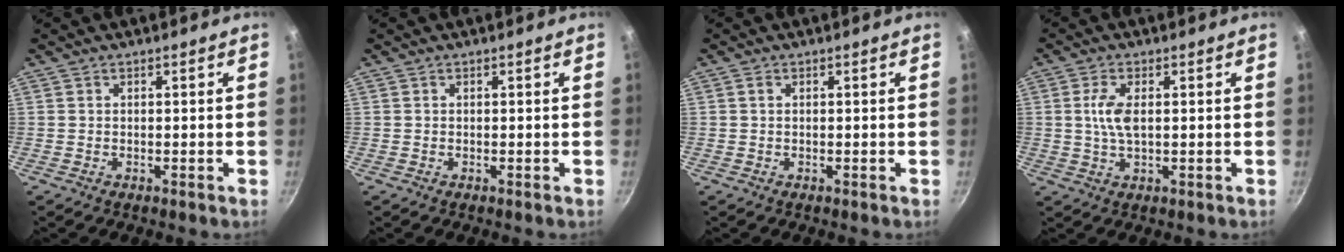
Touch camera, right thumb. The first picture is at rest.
{"total": 0.0}
{"total": 0.5, "force": [0.2, 0.3, 0.4], "torque": [-0.008, 0.002, 0.003]}
{"total": 5.0, "force": [0.6, 2.2, 4.4], "torque": [-0.093, 0.002, 0.012]}